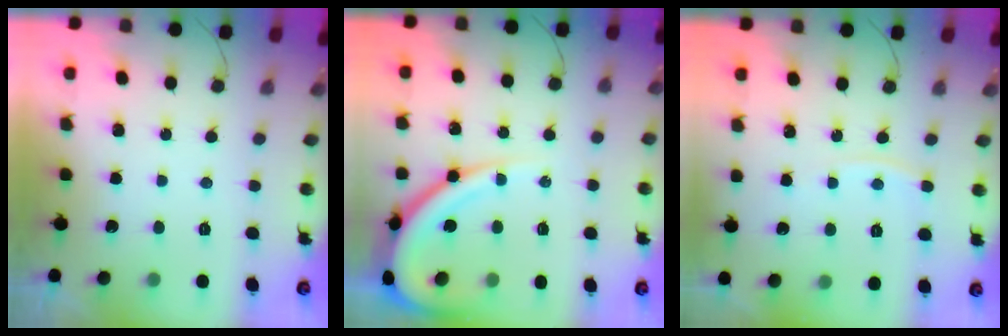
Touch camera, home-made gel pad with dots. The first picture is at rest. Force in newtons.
{"total": 14.0, "press": 13.9, "slide": 1.5}
{"total": 4.4, "press": 4.3, "slide": 0.5}